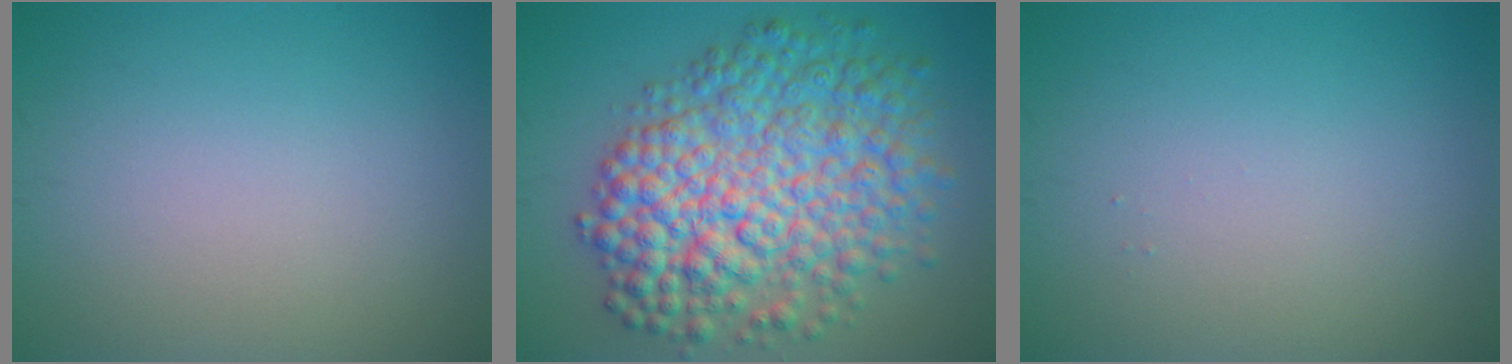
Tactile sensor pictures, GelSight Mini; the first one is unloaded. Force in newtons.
{"total": 10.5, "press": 10.5, "slide": 0.1}
{"total": 0.0}